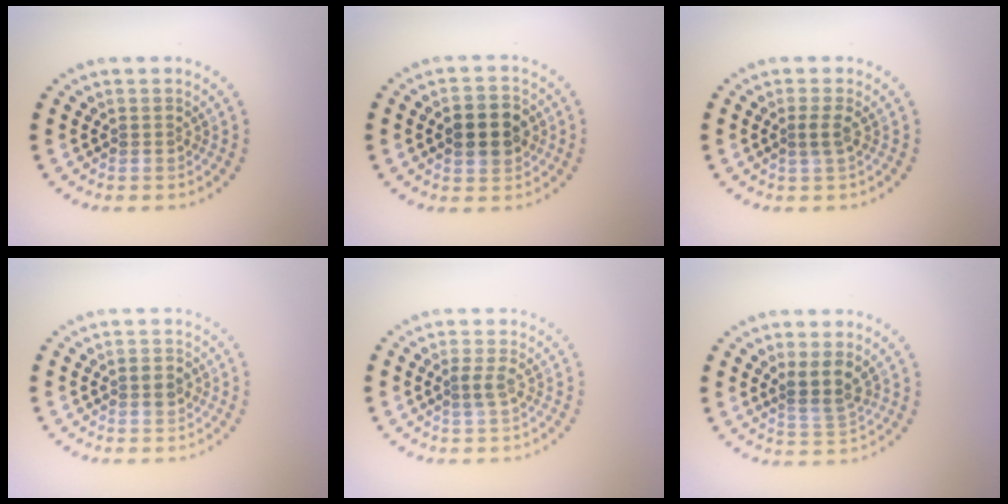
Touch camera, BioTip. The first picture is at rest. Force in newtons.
{"total": 4.3, "press": 4.3, "slide": 0.2}
{"total": 1.2, "press": 1.0, "slide": 0.5}
{"total": 1.1, "press": 1.1, "slide": 0.1}
{"total": 1.3, "press": 1.1, "slide": 0.7}
{"total": 2.7, "press": 2.2, "slide": 1.5}